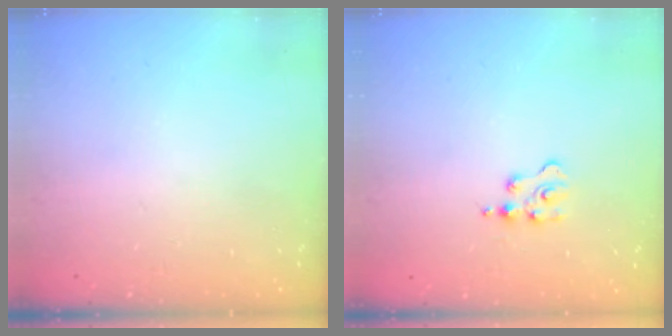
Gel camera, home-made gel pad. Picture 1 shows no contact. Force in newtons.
{"total": 2.5, "press": 2.5, "slide": 0.4}